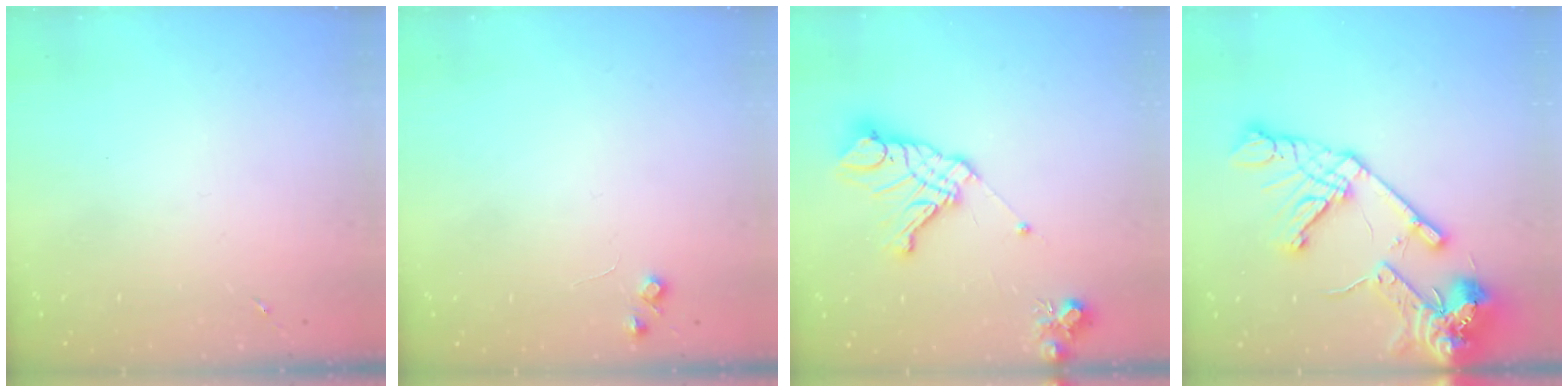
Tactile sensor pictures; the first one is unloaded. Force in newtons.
{"total": 4.9, "press": 4.8, "slide": 0.8}
{"total": 15.8, "press": 15.7, "slide": 1.7}
{"total": 20.8, "press": 20.7, "slide": 2.5}